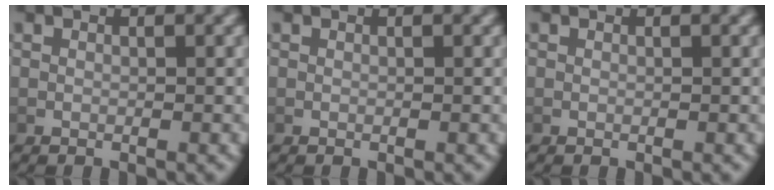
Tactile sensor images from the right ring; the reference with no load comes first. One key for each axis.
{"total": 0.0}
{"total": 0.0}